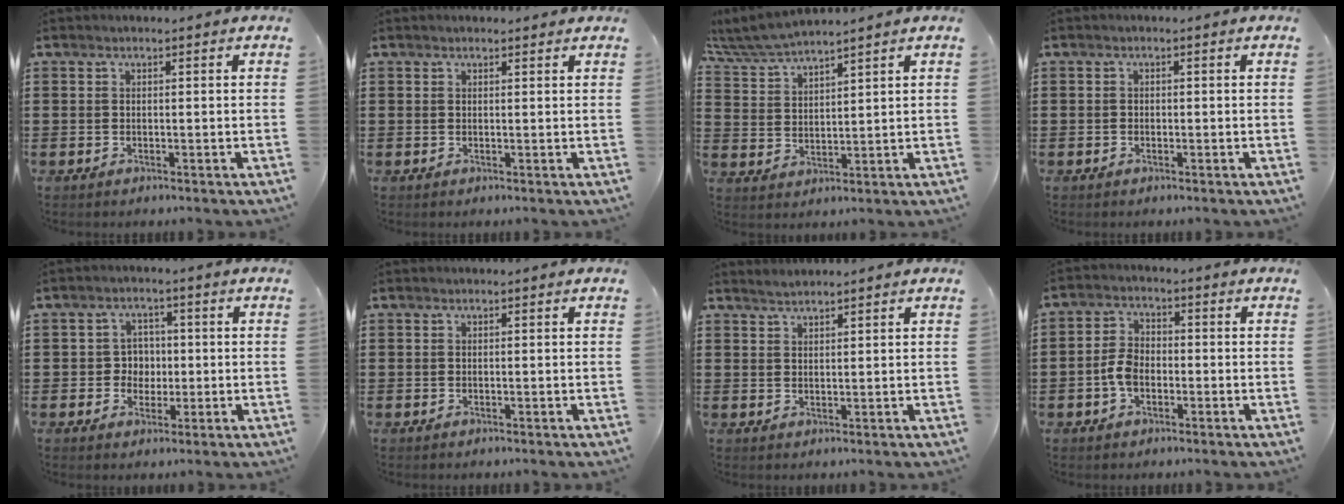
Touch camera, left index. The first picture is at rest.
{"total": 0.7, "force": [0.7, 0.2, 0.2], "torque": [-0.005, 0.002, 0.013]}
{"total": 5.5, "force": [5.2, 0.0, 1.6], "torque": [-0.050, -0.023, 0.094]}
{"total": 0.6, "force": [-0.4, 0.5, 0.2], "torque": [-0.006, 0.000, -0.008]}
{"total": 3.9, "force": [-0.2, 3.6, 1.4], "torque": [-0.041, 0.010, -0.009]}
{"total": 0.0}
{"total": 1.5, "force": [1.5, -0.1, 0.1], "torque": [-0.005, 0.002, 0.030]}
{"total": 4.4, "force": [-1.3, 2.8, 3.1], "torque": [-0.086, -0.001, -0.033]}